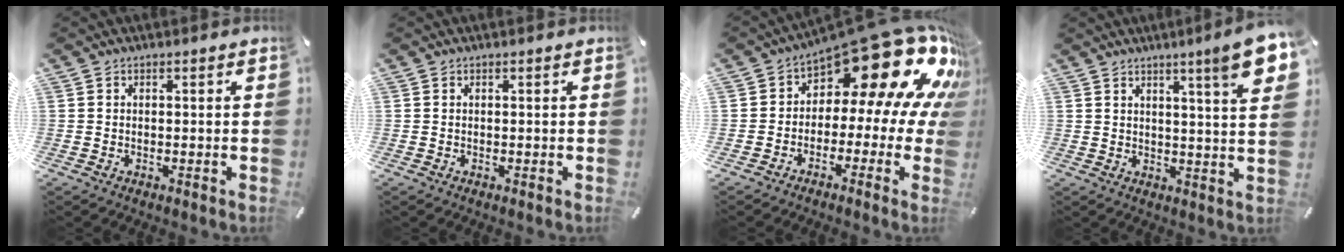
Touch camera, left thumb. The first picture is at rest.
{"total": 0.0}
{"total": 20.8, "force": [10.9, 8.8, 15.4], "torque": [-0.226, -0.083, 0.183]}
{"total": 10.2, "force": [6.0, 0.8, 8.2], "torque": [-0.117, -0.035, 0.092]}